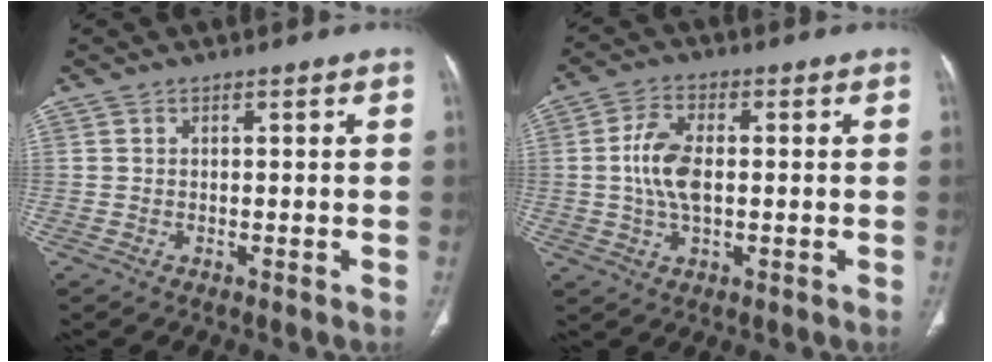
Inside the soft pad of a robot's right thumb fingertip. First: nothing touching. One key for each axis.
{"total": 8.1, "fx": 0.2, "fy": 4.4, "fz": 6.8, "tx": -0.138, "ty": 0.006, "tz": 0.000}